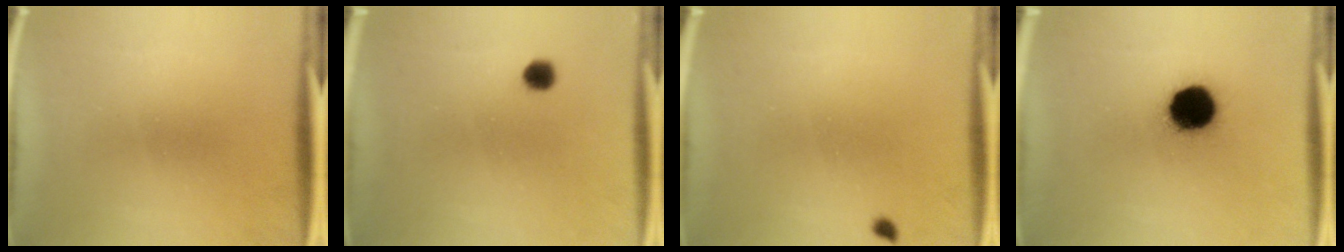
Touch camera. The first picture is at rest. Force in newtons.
{"total": 2.2}
{"total": 0.7}
{"total": 12.4}